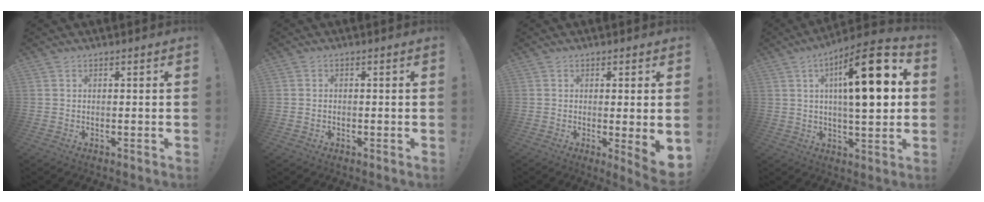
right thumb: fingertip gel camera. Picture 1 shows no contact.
{"total": 1.3, "force": [-0.6, 1.2, 0.3], "torque": [-0.011, 0.006, -0.009]}
{"total": 5.8, "force": [-0.2, 0.3, 5.8], "torque": [-0.082, -0.007, 0.002]}
{"total": 19.1, "force": [4.0, 5.9, 17.7], "torque": [-0.269, -0.011, 0.049]}